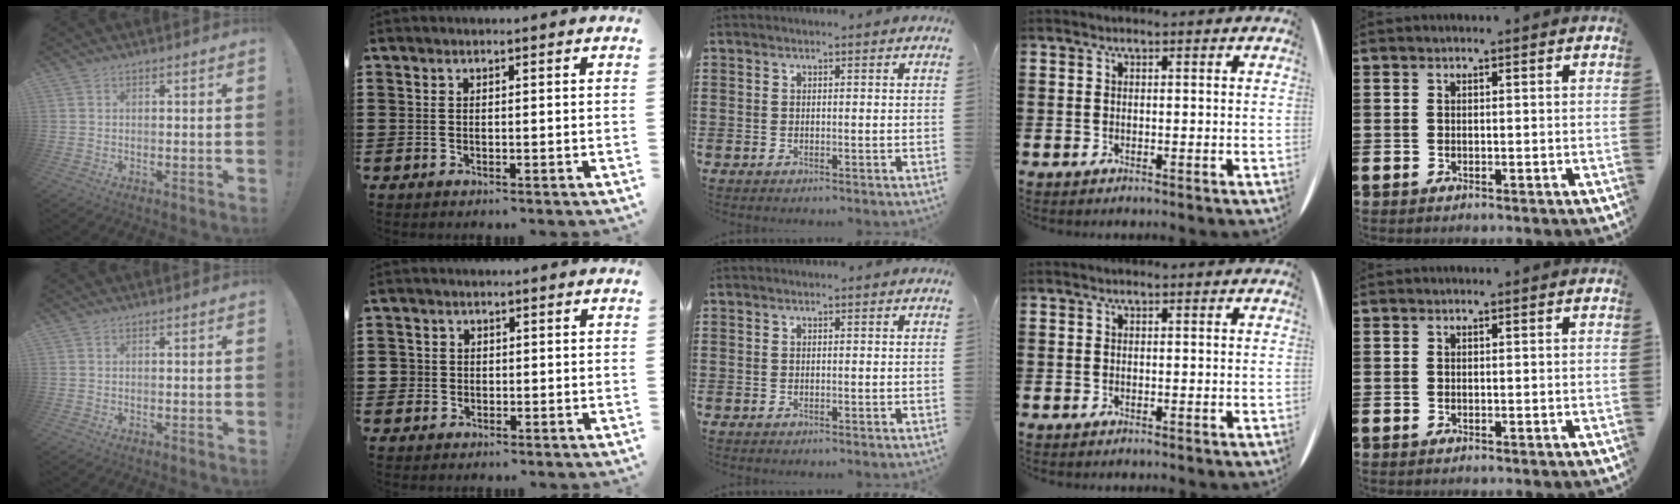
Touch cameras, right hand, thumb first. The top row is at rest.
{"index": {"total": 1.9, "force": [-0.2, 1.9, 0.3], "torque": [-0.013, 0.007, -0.008]}}